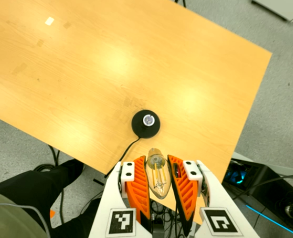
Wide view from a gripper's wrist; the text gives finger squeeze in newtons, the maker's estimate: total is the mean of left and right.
{"total": 19.5, "left": 21.1, "right": 17.9}